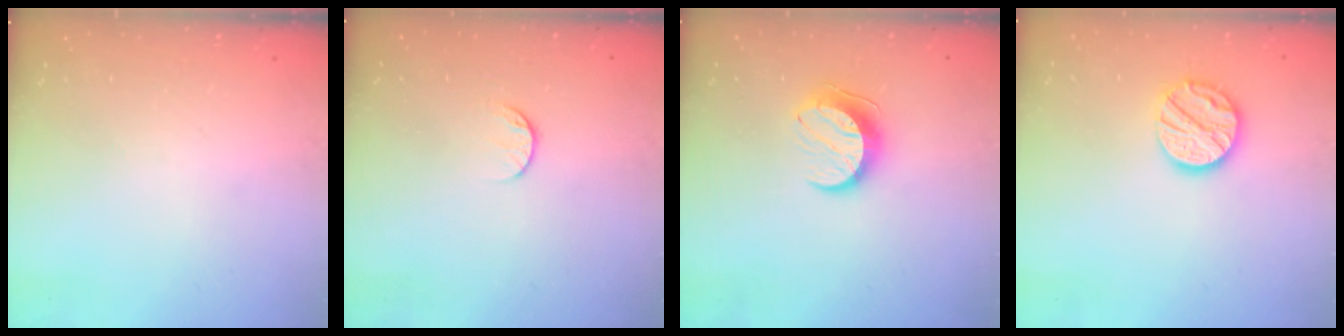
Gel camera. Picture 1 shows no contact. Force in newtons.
{"total": 5.5, "press": 5.5, "slide": 0.6}
{"total": 9.5, "press": 9.5, "slide": 0.1}
{"total": 12.8, "press": 12.8, "slide": 1.1}